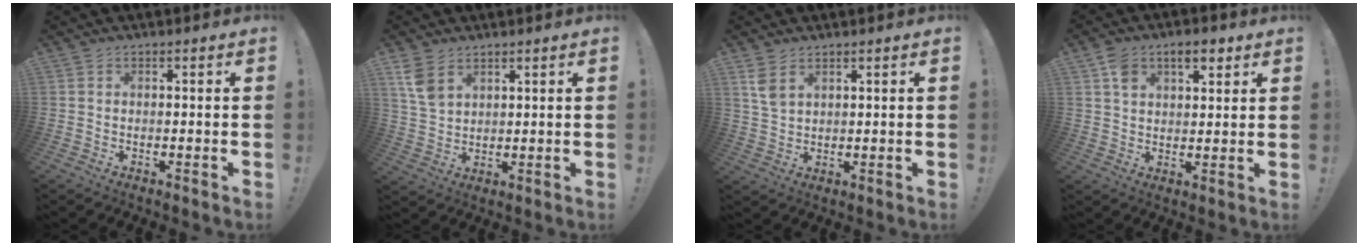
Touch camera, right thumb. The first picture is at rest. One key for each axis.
{"total": 7.4, "fx": 4.2, "fy": 4.6, "fz": 4.1, "tx": -0.066, "ty": -0.011, "tz": 0.083}
{"total": 5.1, "fx": 3.0, "fy": 2.8, "fz": 3.1, "tx": -0.044, "ty": -0.017, "tz": 0.056}
{"total": 7.6, "fx": 4.2, "fy": 4.4, "fz": 4.6, "tx": -0.065, "ty": -0.004, "tz": 0.076}